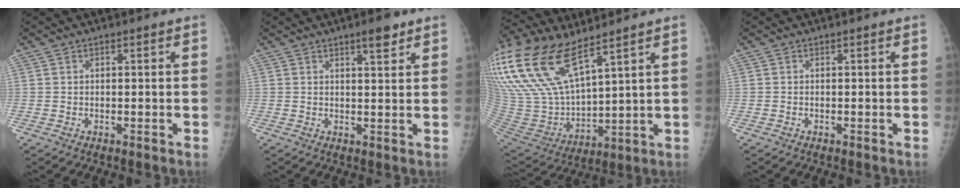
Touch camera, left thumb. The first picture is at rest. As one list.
[{"total": 3.9, "force": [2.6, 1.0, 2.7], "torque": [-0.034, -0.015, 0.038]}, {"total": 23.3, "force": [14.6, 9.2, 15.6], "torque": [-0.346, -0.035, 0.292]}, {"total": 0.0}]